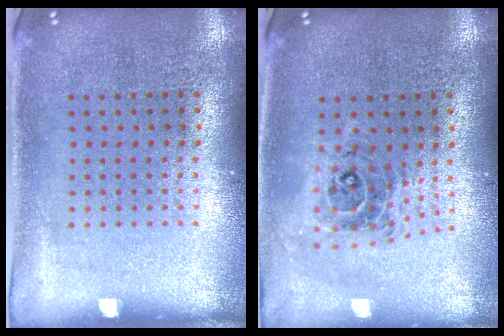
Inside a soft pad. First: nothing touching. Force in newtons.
{"total": 0.9, "press": 0.8, "slide": 0.2}